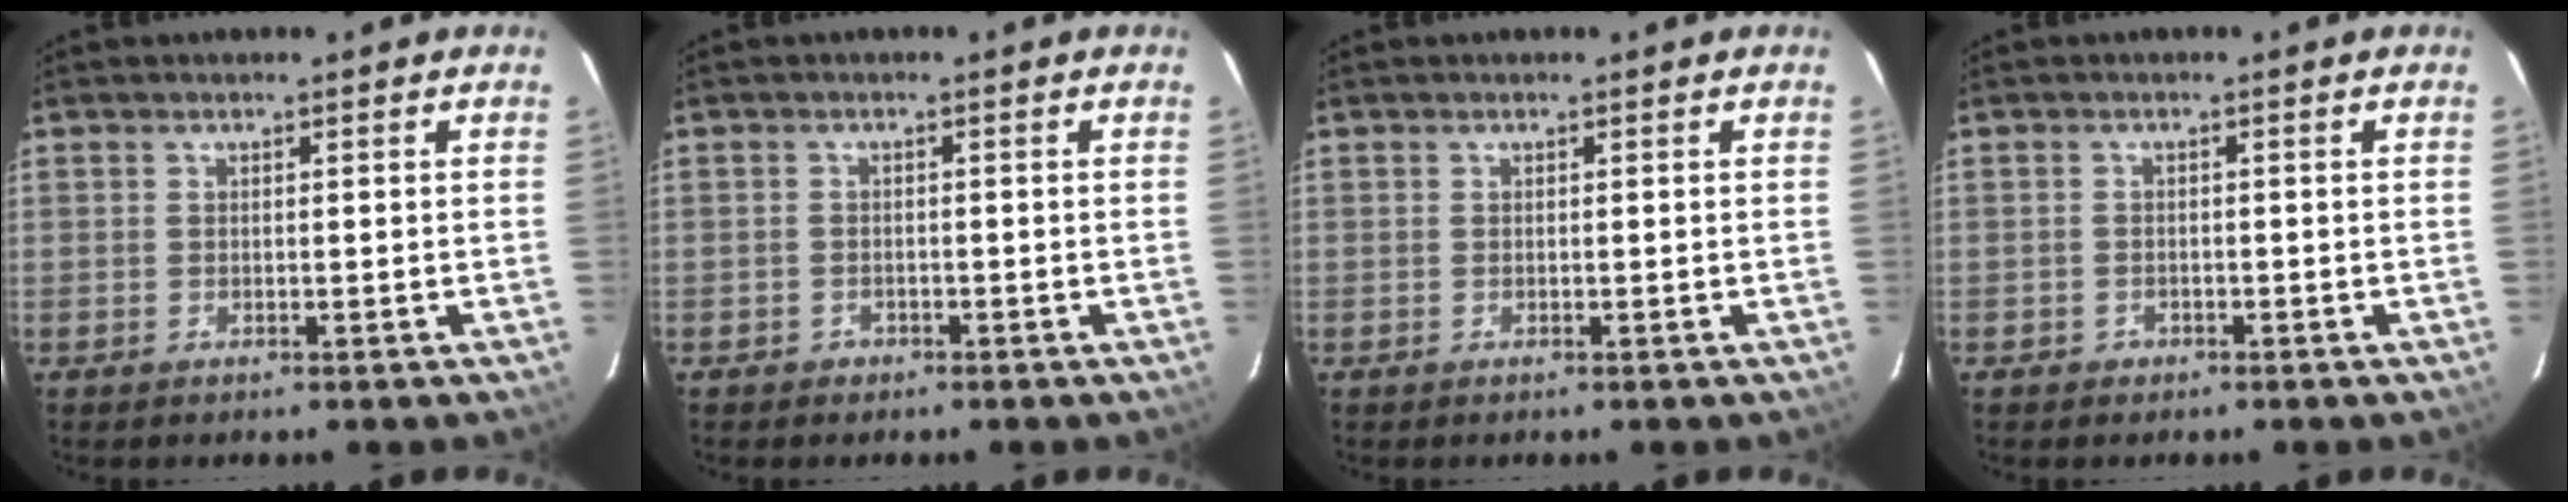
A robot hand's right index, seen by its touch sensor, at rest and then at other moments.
{"total": 1.7, "force": [-1.1, 1.3, 0.1], "torque": [-0.005, 0.004, -0.015]}
{"total": 0.0}
{"total": 1.6, "force": [-1.0, 1.3, 0.1], "torque": [-0.004, 0.004, -0.013]}